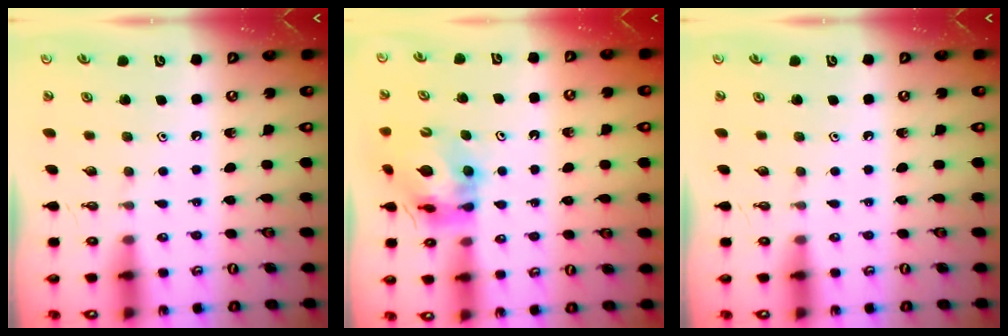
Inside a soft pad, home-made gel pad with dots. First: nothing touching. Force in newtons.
{"total": 11.1, "press": 11.0, "slide": 1.1}
{"total": 0.0}